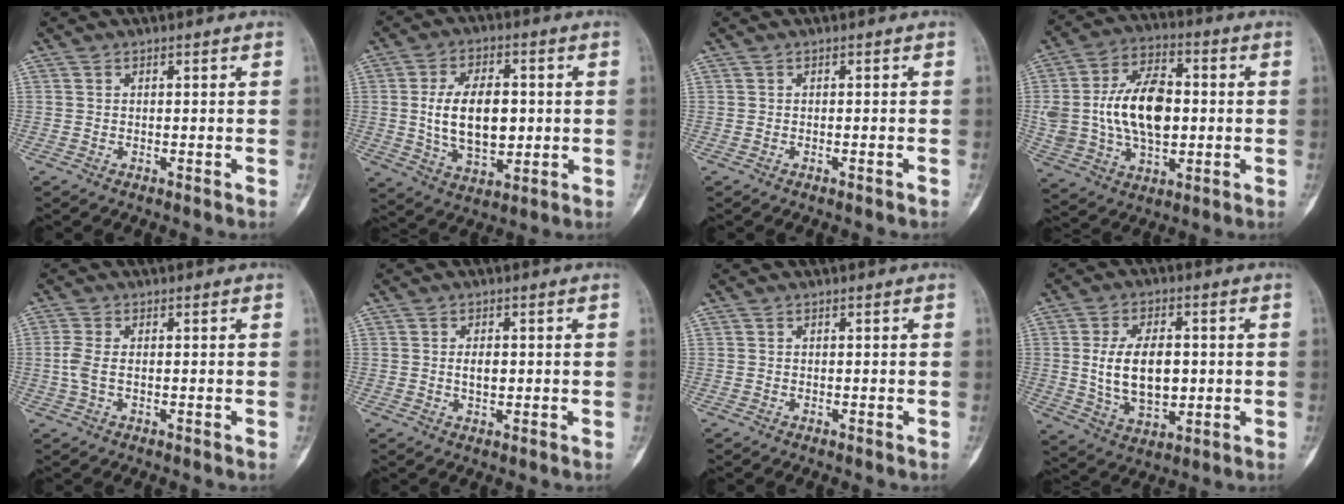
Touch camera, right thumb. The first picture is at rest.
{"total": 13.6, "force": [0.5, 7.9, 11.0], "torque": [-0.167, -0.002, 0.017]}
{"total": 0.6, "force": [-0.4, 0.0, 0.4], "torque": [-0.013, 0.009, -0.001]}
{"total": 18.7, "force": [0.6, 11.4, 14.8], "torque": [-0.259, 0.015, 0.017]}
{"total": 3.2, "force": [-0.2, 1.6, 2.8], "torque": [-0.084, 0.003, -0.005]}
{"total": 2.7, "force": [0.1, 1.5, 2.3], "torque": [-0.030, 0.000, 0.003]}
{"total": 0.0}
{"total": 12.7, "force": [0.5, 7.5, 10.2], "torque": [-0.161, -0.006, 0.019]}